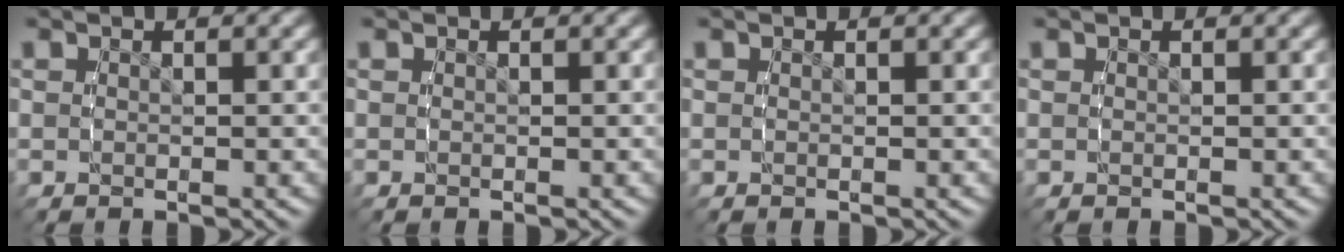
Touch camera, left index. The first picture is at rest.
{"total": 0.0}
{"total": 0.0}
{"total": 0.0}